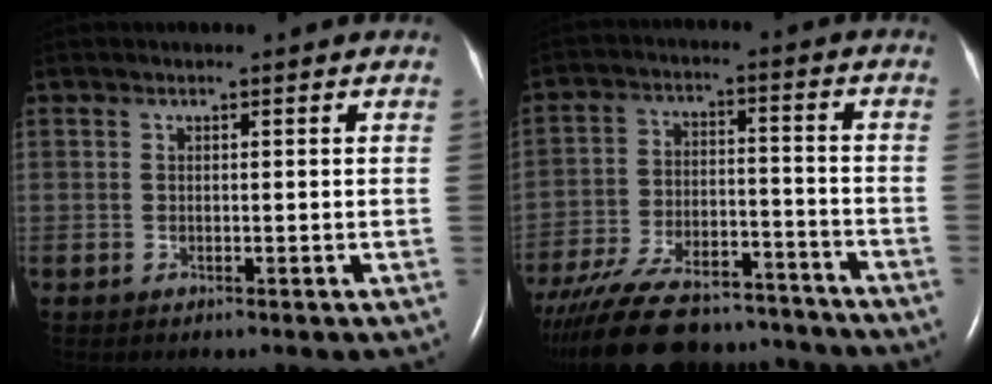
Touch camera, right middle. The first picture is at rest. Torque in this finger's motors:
{"motor_torque": [0.36, -0.35, 1.05, 0.21]}